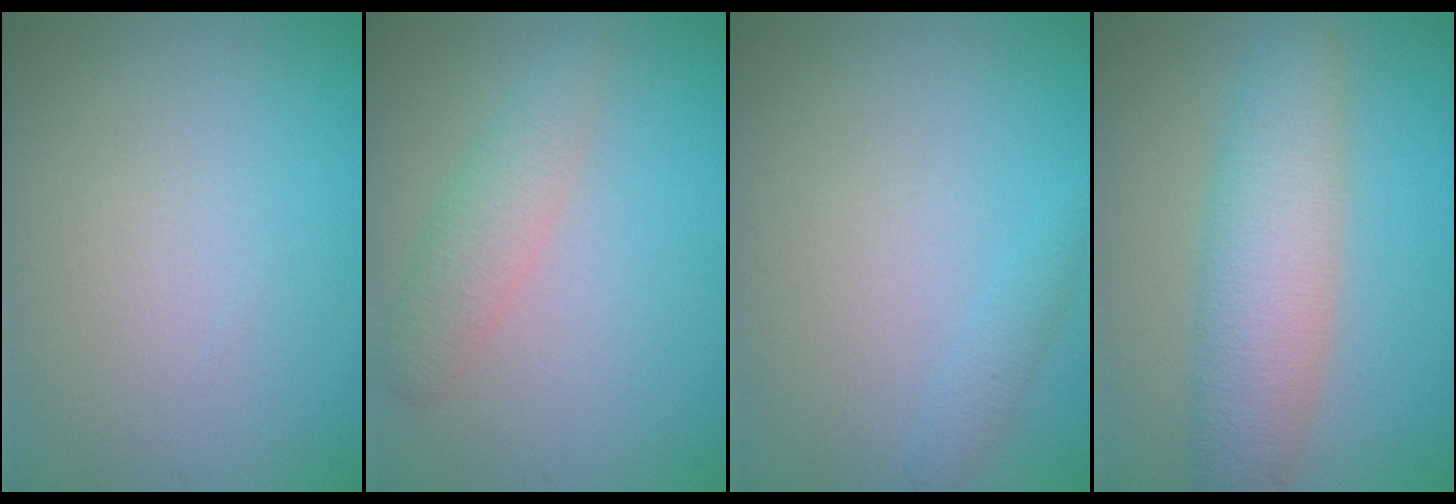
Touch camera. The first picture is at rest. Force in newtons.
{"total": 2.5, "press": 2.5, "slide": 0.2}
{"total": 1.1, "press": 1.1, "slide": 0.1}
{"total": 5.8, "press": 5.8, "slide": 0.4}